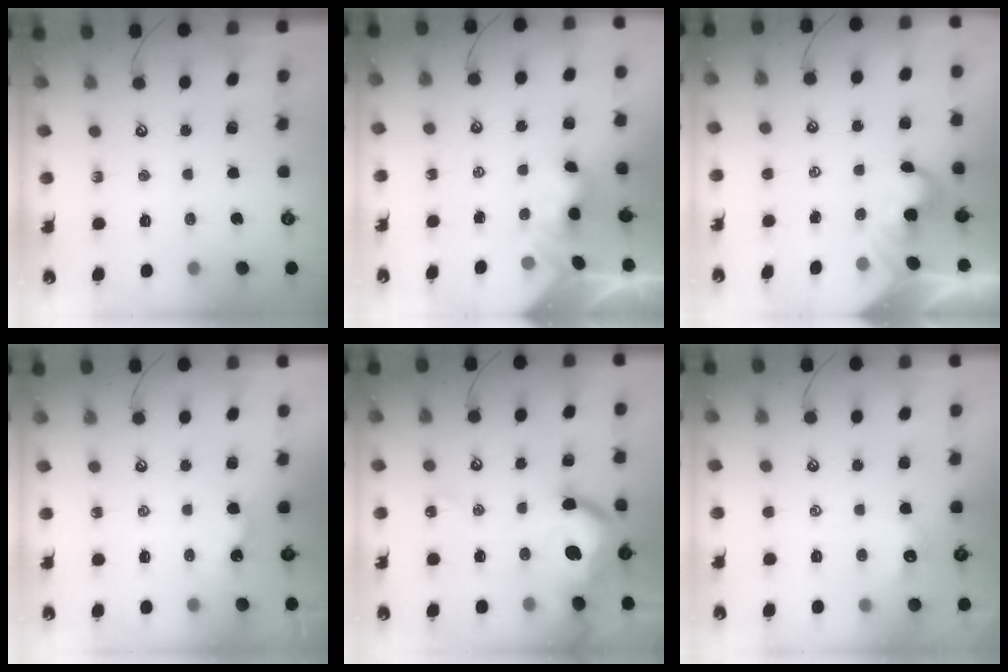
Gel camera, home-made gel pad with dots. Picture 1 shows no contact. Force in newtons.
{"total": 3.5, "press": 3.5, "slide": 0.2}
{"total": 2.1, "press": 2.0, "slide": 0.5}
{"total": 1.7, "press": 1.6, "slide": 0.3}
{"total": 14.2, "press": 14.1, "slide": 1.7}
{"total": 1.2, "press": 1.0, "slide": 0.6}